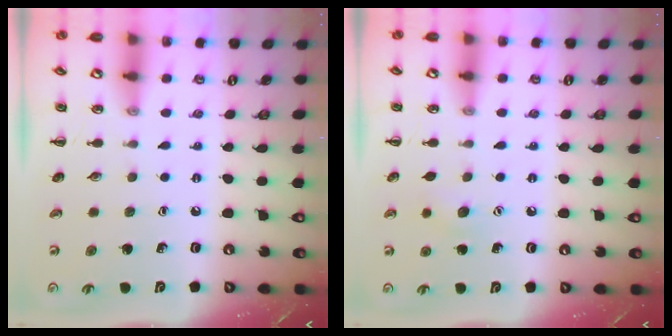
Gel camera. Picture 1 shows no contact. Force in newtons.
{"total": 6.8, "press": 6.6, "slide": 1.6}